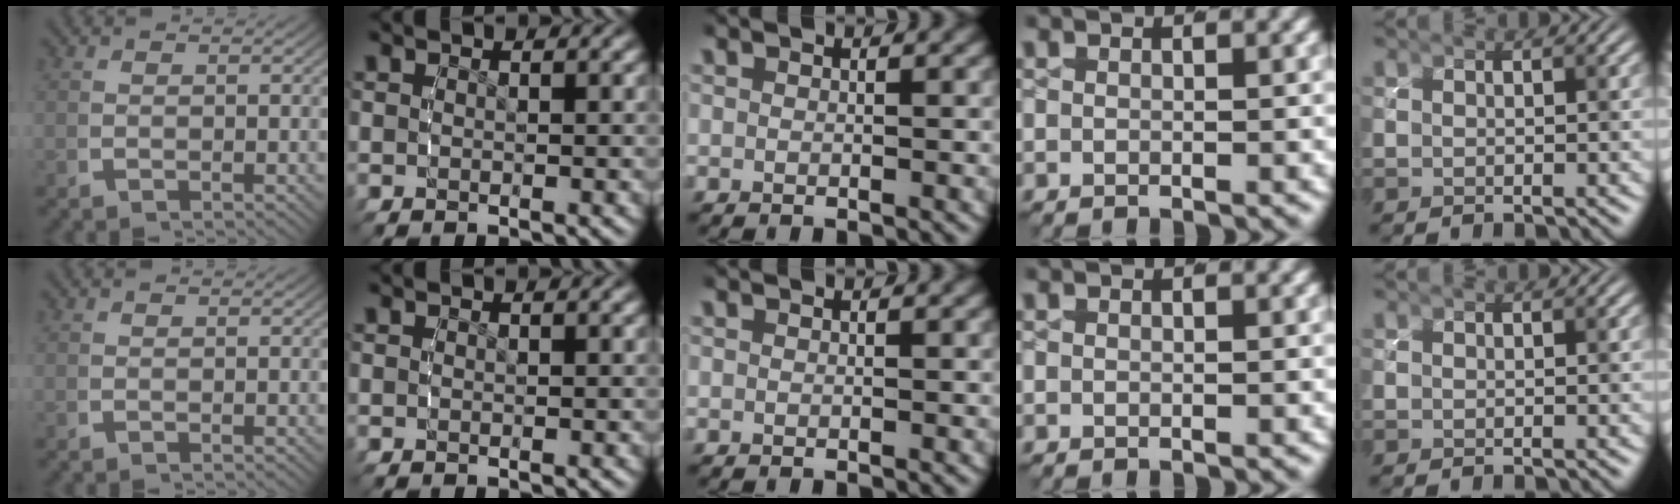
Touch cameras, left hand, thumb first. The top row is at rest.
{}